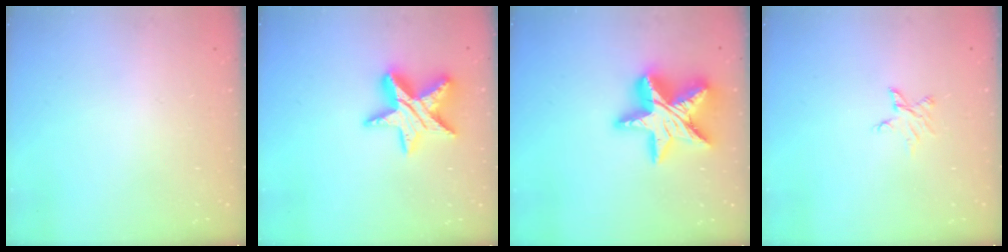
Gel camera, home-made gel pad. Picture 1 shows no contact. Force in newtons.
{"total": 15.3, "press": 15.2, "slide": 1.1}
{"total": 21.5, "press": 21.4, "slide": 1.7}
{"total": 2.9, "press": 2.9, "slide": 0.2}